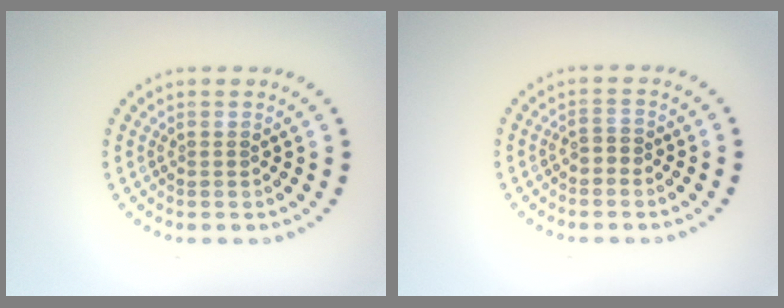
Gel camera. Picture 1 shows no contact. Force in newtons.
{"total": 1.0, "press": 0.9, "slide": 0.5}